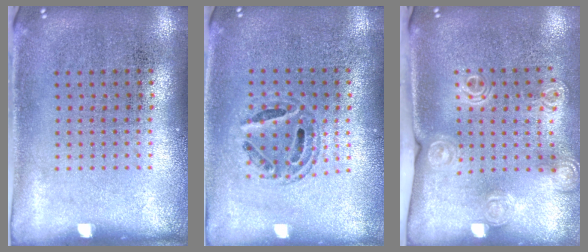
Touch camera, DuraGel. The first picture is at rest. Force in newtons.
{"total": 0.8, "press": 0.8, "slide": 0.2}
{"total": 1.5, "press": 1.4, "slide": 0.6}